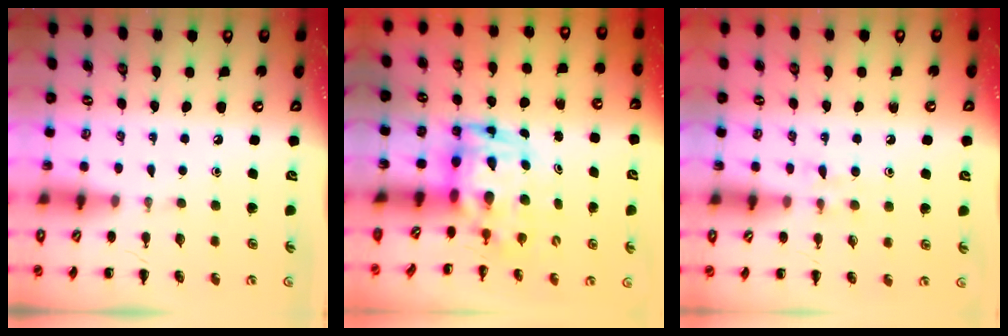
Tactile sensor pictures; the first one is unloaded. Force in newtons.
{"total": 4.5, "press": 4.4, "slide": 1.1}
{"total": 4.4, "press": 4.1, "slide": 1.7}